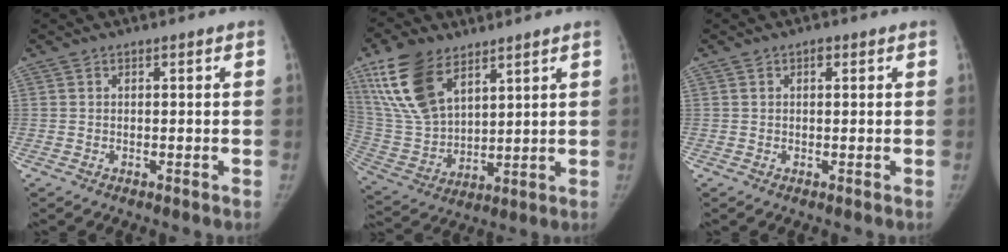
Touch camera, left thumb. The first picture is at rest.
{"total": 16.4, "force": [9.3, 8.8, 10.2], "torque": [-0.187, -0.031, 0.193]}
{"total": 1.3, "force": [0.6, 0.7, 0.8], "torque": [-0.008, 0.000, 0.007]}